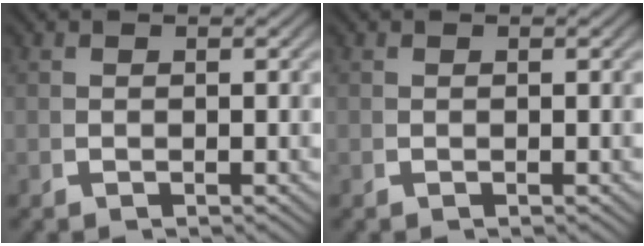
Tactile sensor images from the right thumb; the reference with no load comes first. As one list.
[{"total": 0.0}]